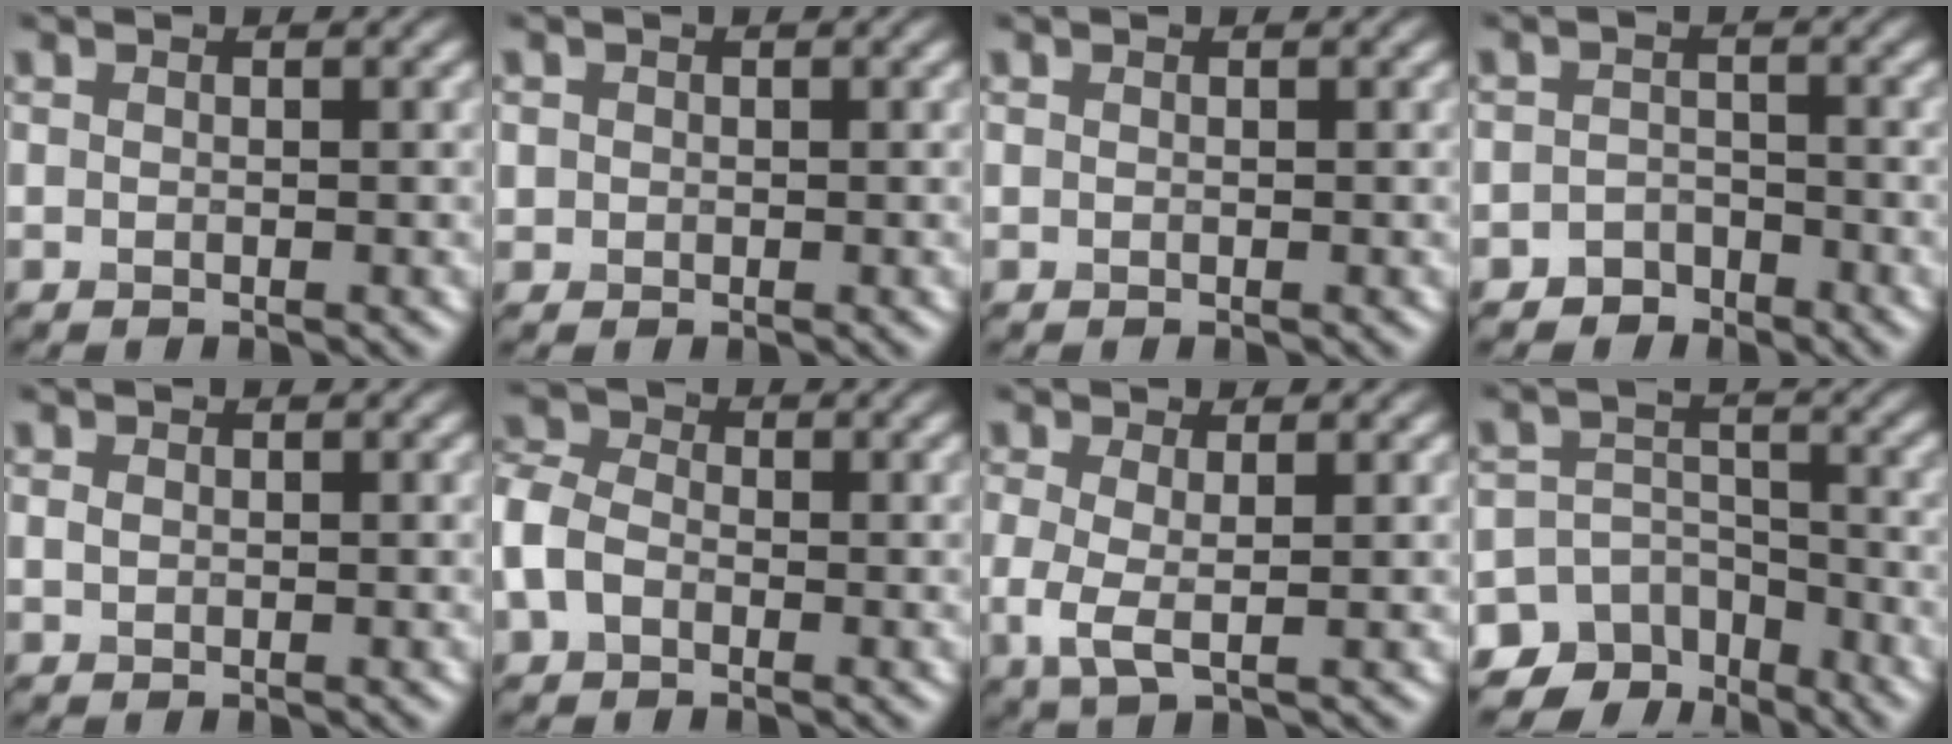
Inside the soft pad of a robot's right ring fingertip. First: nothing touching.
{"total": 0.9, "force": [0.2, 0.8, 0.0], "torque": [0.008, -0.003, 0.001]}
{"total": 0.0}
{"total": 1.9, "force": [-1.5, 1.2, 0.1], "torque": [0.006, 0.009, -0.031]}
{"total": 0.6, "force": [0.3, 0.4, 0.3], "torque": [-0.006, -0.002, 0.005]}
{"total": 4.3, "force": [-1.0, 3.2, 2.7], "torque": [-0.066, 0.009, -0.038]}
{"total": 2.7, "force": [0.1, 0.8, 2.6], "torque": [-0.060, -0.007, -0.001]}
{"total": 8.2, "force": [-6.2, 5.2, 1.5], "torque": [-0.007, 0.004, -0.101]}